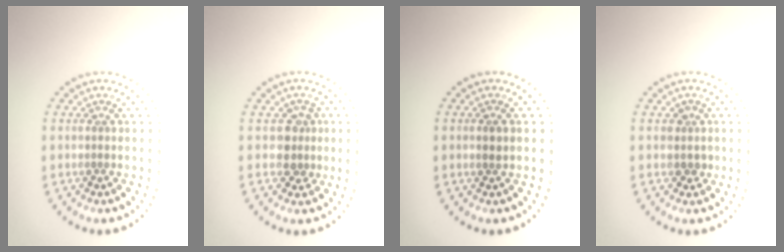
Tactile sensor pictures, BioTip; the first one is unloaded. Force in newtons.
{"total": 2.2, "press": 1.9, "slide": 1.1}
{"total": 1.0, "press": 1.0, "slide": 0.3}
{"total": 1.5, "press": 1.2, "slide": 0.8}